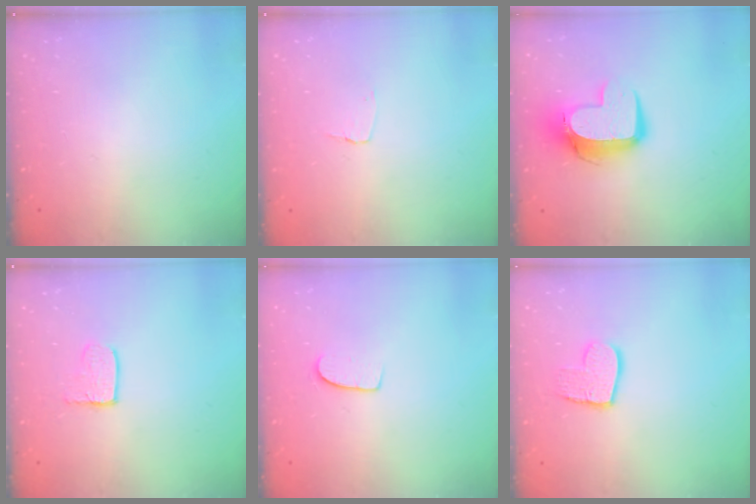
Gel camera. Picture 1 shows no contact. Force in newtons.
{"total": 2.6, "press": 2.6, "slide": 0.2}
{"total": 13.5, "press": 13.4, "slide": 1.3}
{"total": 3.3, "press": 3.3, "slide": 0.3}
{"total": 7.0, "press": 7.0, "slide": 0.4}
{"total": 9.8, "press": 9.8, "slide": 0.9}